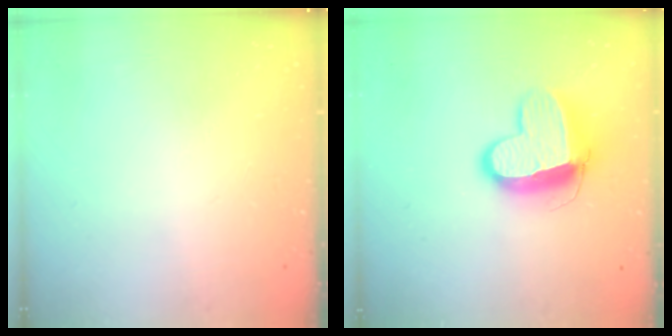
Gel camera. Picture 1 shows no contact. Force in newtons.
{"total": 12.7, "press": 12.6, "slide": 1.4}